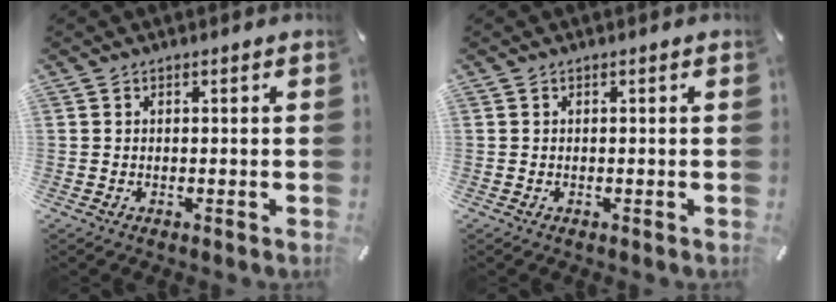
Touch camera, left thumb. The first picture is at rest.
{"total": 0.0}